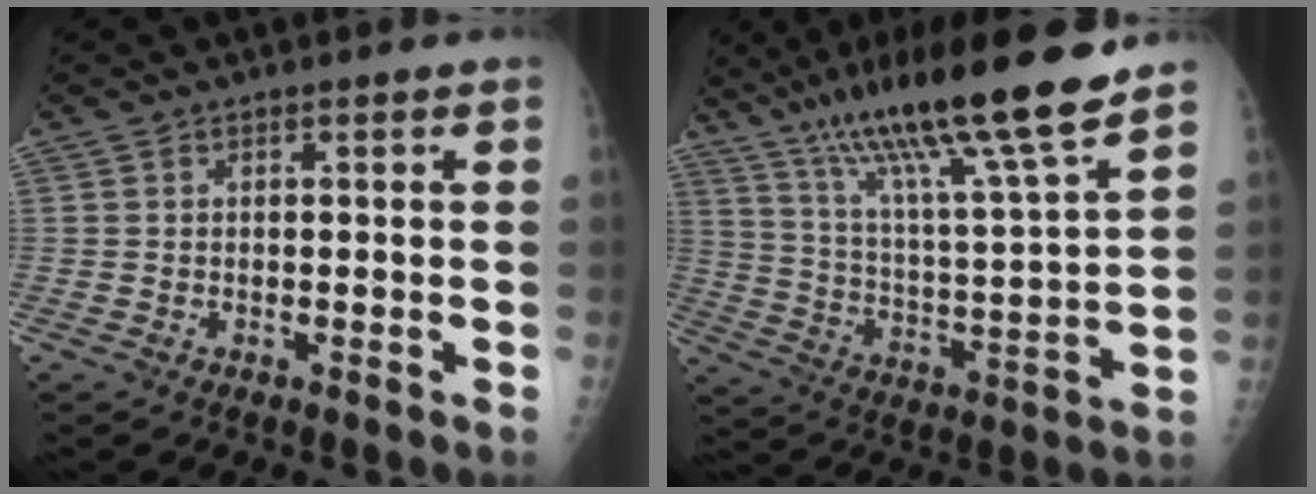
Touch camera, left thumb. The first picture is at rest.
{"total": 21.7, "force": [15.7, 1.4, 14.9], "torque": [-0.243, -0.055, 0.276]}